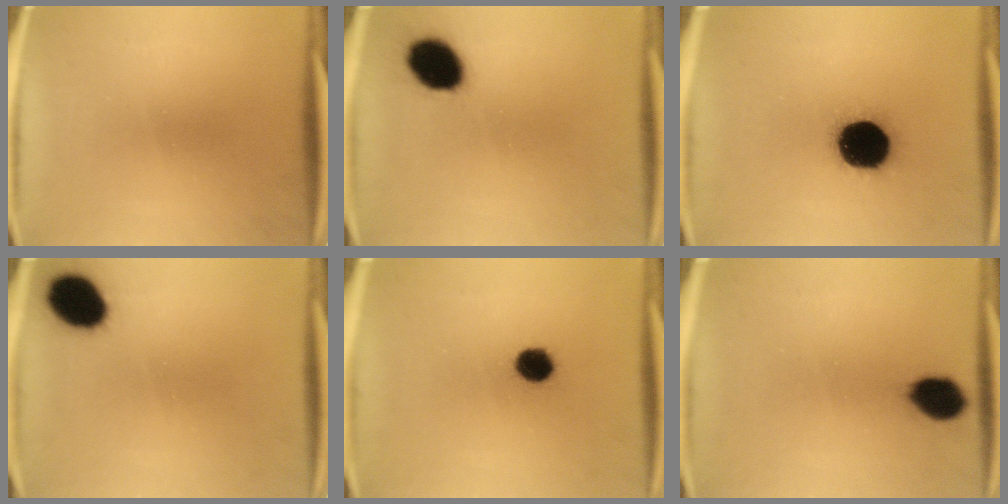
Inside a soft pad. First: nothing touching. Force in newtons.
{"total": 11.7}
{"total": 19.3}
{"total": 11.0}
{"total": 6.1}
{"total": 7.5}